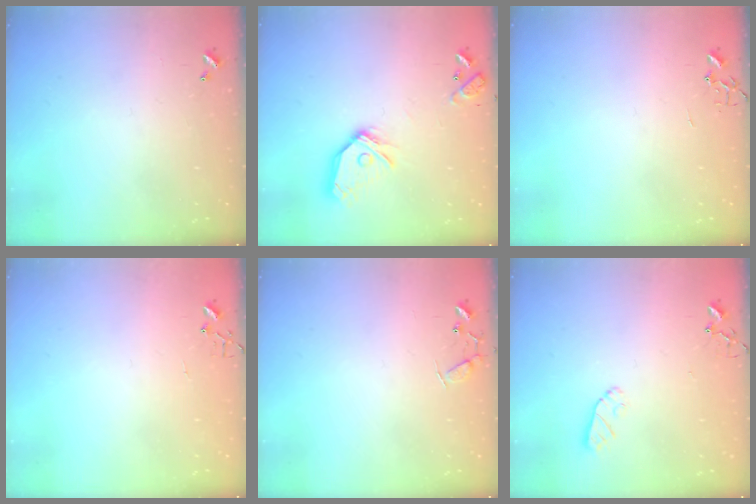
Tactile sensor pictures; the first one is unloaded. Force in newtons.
{"total": 15.0, "press": 14.9, "slide": 2.2}
{"total": 0.0}
{"total": 3.8, "press": 3.8, "slide": 0.5}
{"total": 7.7, "press": 7.6, "slide": 0.5}
{"total": 6.0, "press": 6.0, "slide": 0.3}